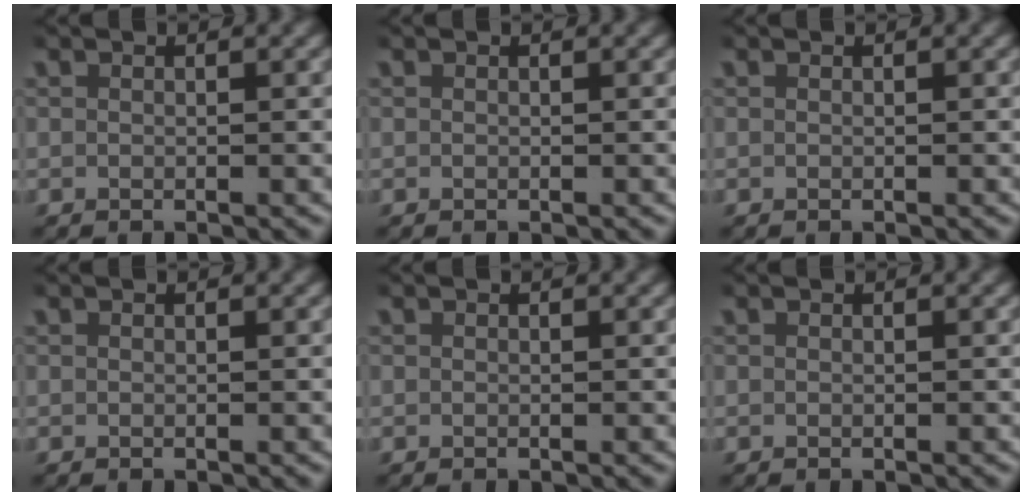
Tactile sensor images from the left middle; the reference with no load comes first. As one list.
[{"total": 0.0}, {"total": 0.0}, {"total": 0.0}, {"total": 0.0}, {"total": 0.0}]